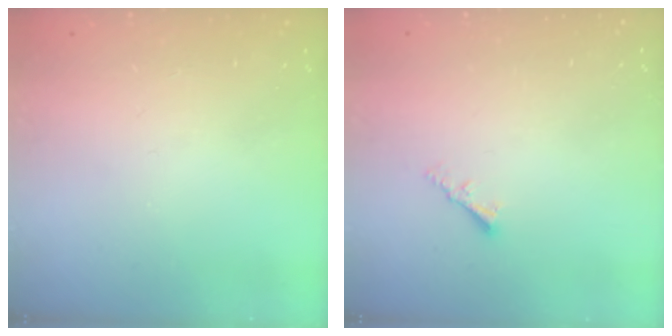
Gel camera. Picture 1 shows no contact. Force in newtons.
{"total": 2.2, "press": 2.2, "slide": 0.4}